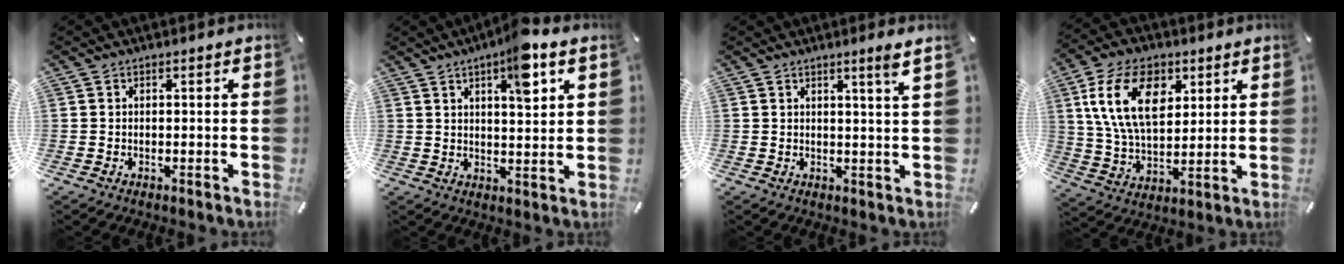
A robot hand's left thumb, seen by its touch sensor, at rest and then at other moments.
{"total": 8.7, "force": [4.8, 2.3, 6.9], "torque": [-0.104, -0.019, 0.076]}
{"total": 3.8, "force": [2.4, -0.5, 2.8], "torque": [-0.042, -0.019, 0.037]}
{"total": 15.6, "force": [6.1, 9.6, 10.7], "torque": [-0.224, 0.002, 0.107]}